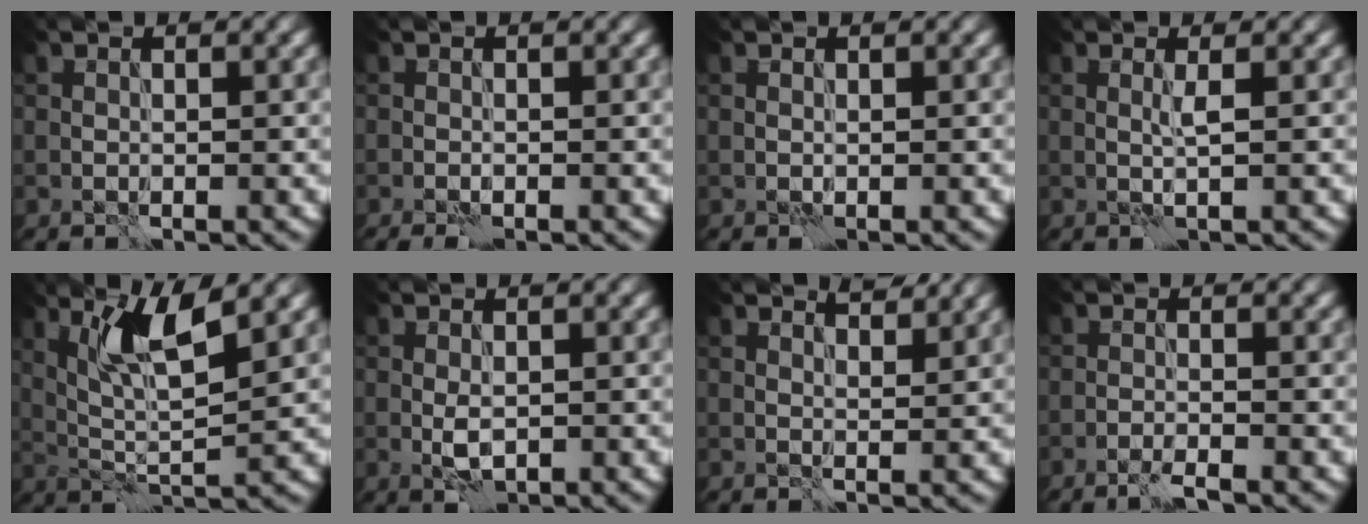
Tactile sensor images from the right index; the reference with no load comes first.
{"total": 1.3, "force": [-1.0, 0.2, 0.9], "torque": [-0.013, 0.000, -0.015]}
{"total": 0.0}
{"total": 0.9, "force": [0.2, -0.2, 0.9], "torque": [-0.023, 0.000, 0.001]}
{"total": 5.5, "force": [2.6, 0.9, 4.8], "torque": [-0.100, -0.007, 0.053]}
{"total": 2.0, "force": [-0.3, 1.0, 1.7], "torque": [-0.033, -0.002, -0.005]}
{"total": 2.0, "force": [1.8, 0.4, 0.8], "torque": [-0.013, -0.009, 0.029]}
{"total": 1.7, "force": [-1.3, 0.1, 1.1], "torque": [-0.018, 0.005, -0.033]}